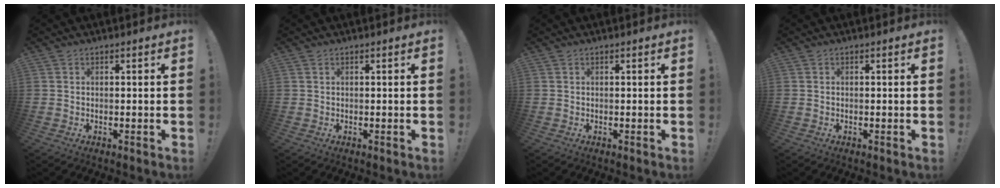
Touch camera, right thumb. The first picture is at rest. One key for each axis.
{"total": 0.0}
{"total": 0.0}
{"total": 0.0}